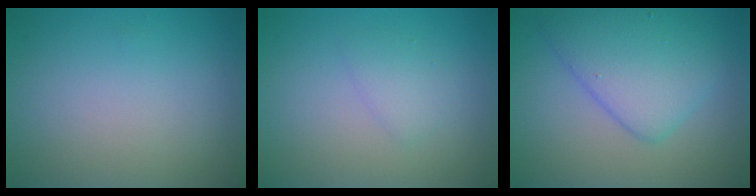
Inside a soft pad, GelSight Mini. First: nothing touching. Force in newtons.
{"total": 1.4, "press": 1.4, "slide": 0.0}
{"total": 5.5, "press": 5.5, "slide": 0.1}